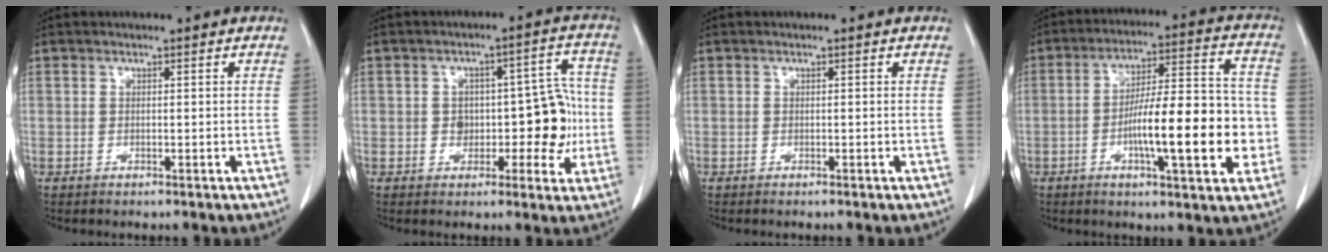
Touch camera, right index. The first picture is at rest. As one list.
[{"total": 9.2, "force": [-1.2, 5.1, 7.6], "torque": [-0.083, 0.039, -0.007]}, {"total": 0.0}, {"total": 16.2, "force": [-3.5, 3.3, 15.5], "torque": [-0.245, 0.018, -0.053]}]